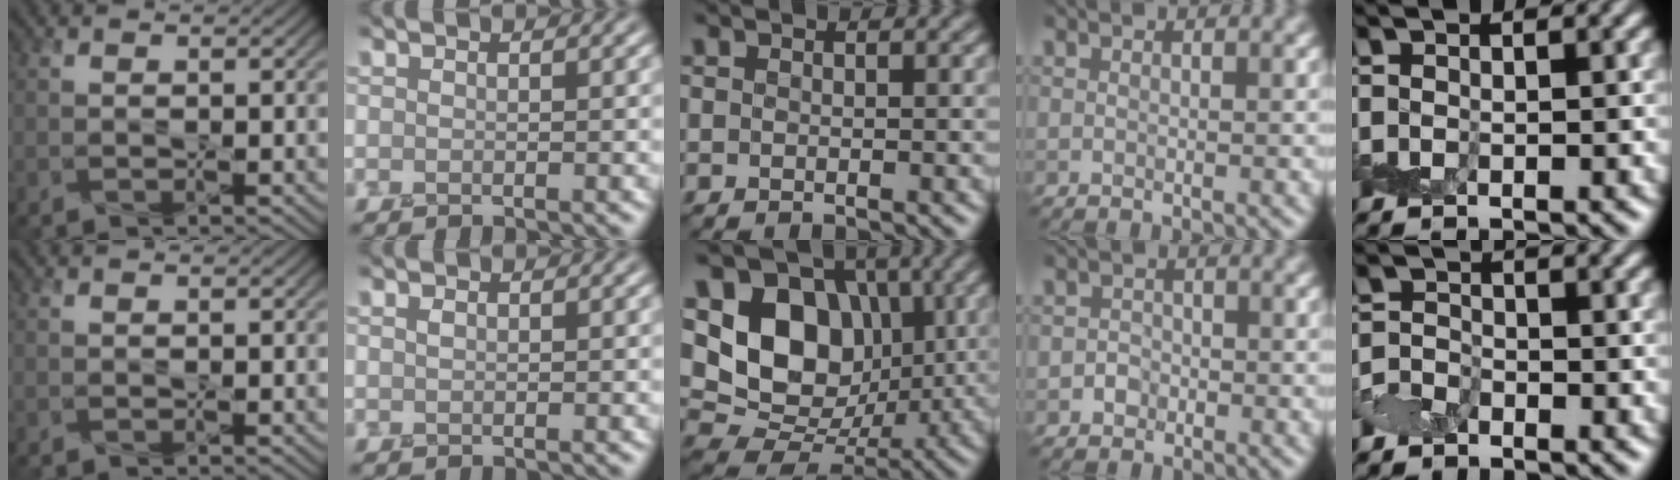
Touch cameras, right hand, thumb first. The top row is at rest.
{"index": {"total": 0.5, "force": [0.5, 0.3, 0.0], "torque": [-0.001, 0.005, 0.009]}, "middle": {"total": 10.0, "force": [1.9, 7.8, 5.9], "torque": [-0.110, -0.013, 0.024]}, "ring": {"total": 1.1, "force": [-0.5, 1.0, 0.2], "torque": [0.006, 0.001, -0.009]}, "little": {"total": 1.4, "force": [-1.0, 1.0, 0.3], "torque": [-0.007, 0.005, -0.025]}}